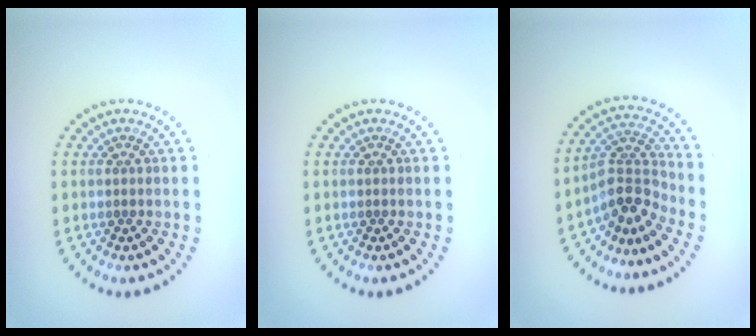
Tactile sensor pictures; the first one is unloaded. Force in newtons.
{"total": 0.0}
{"total": 3.6, "press": 2.6, "slide": 2.6}